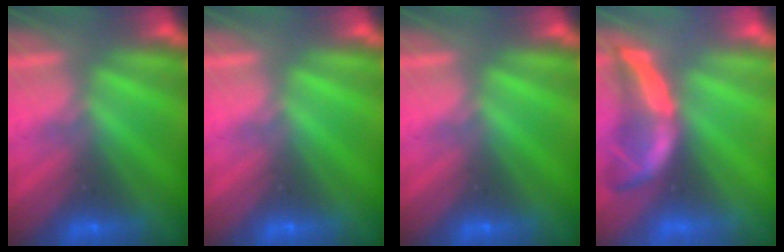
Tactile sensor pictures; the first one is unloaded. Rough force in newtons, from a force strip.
{"total": 0.0}
{"total": 0.0}
{"total": 1.9}